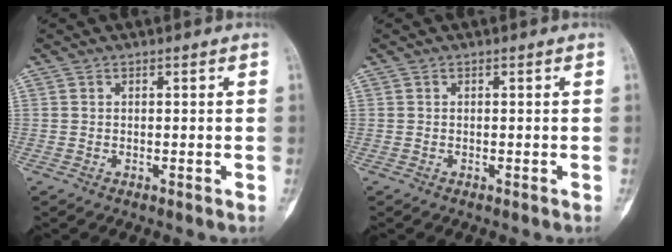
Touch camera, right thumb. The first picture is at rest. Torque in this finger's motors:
{"motor_torque": [-0.16, -0.05, -0.10, 0.01, 0.10]}